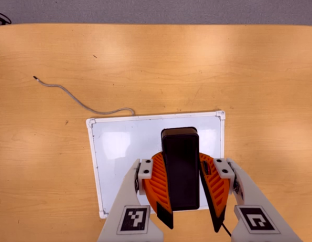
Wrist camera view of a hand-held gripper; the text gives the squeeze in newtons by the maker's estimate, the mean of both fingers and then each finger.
{"total": 9.8, "left": 9.3, "right": 10.3}